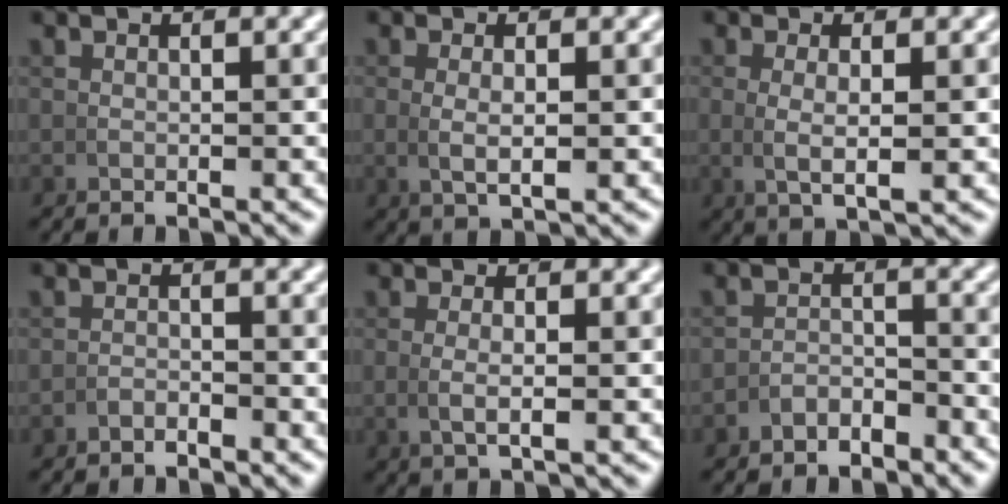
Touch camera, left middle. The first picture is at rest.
{"total": 2.2, "force": [0.2, 0.6, 2.1], "torque": [-0.043, -0.007, 0.012]}
{"total": 2.9, "force": [0.3, 0.7, 2.8], "torque": [-0.056, -0.009, 0.013]}
{"total": 1.5, "force": [-1.5, 0.1, 0.0], "torque": [0.001, -0.003, -0.030]}
{"total": 1.8, "force": [-0.1, 0.3, 1.8], "torque": [-0.041, -0.008, 0.004]}
{"total": 2.9, "force": [-2.7, 1.1, 0.3], "torque": [0.000, 0.000, -0.052]}